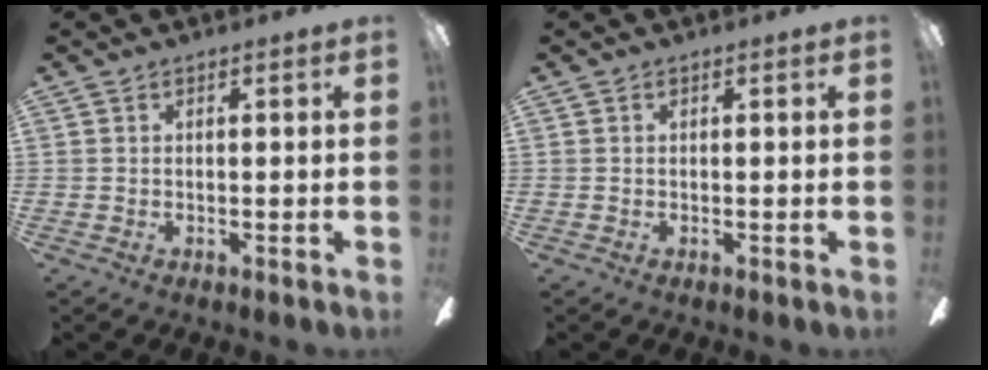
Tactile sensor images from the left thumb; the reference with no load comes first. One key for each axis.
{"total": 0.0}